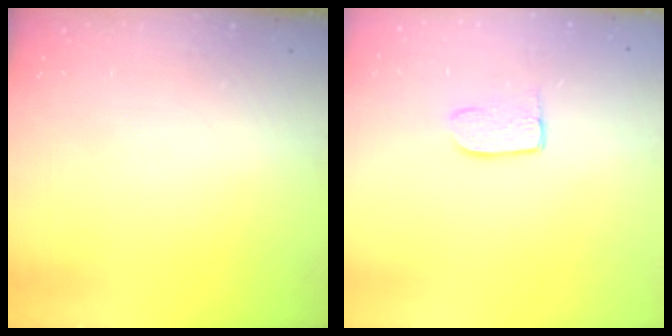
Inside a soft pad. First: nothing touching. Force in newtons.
{"total": 6.7, "press": 6.7, "slide": 0.2}